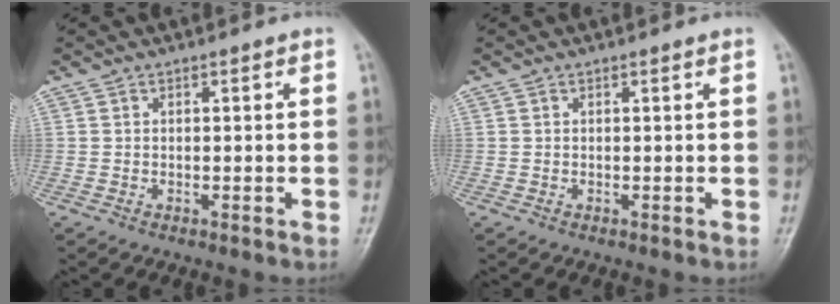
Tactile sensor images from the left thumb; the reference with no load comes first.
{"total": 0.0}